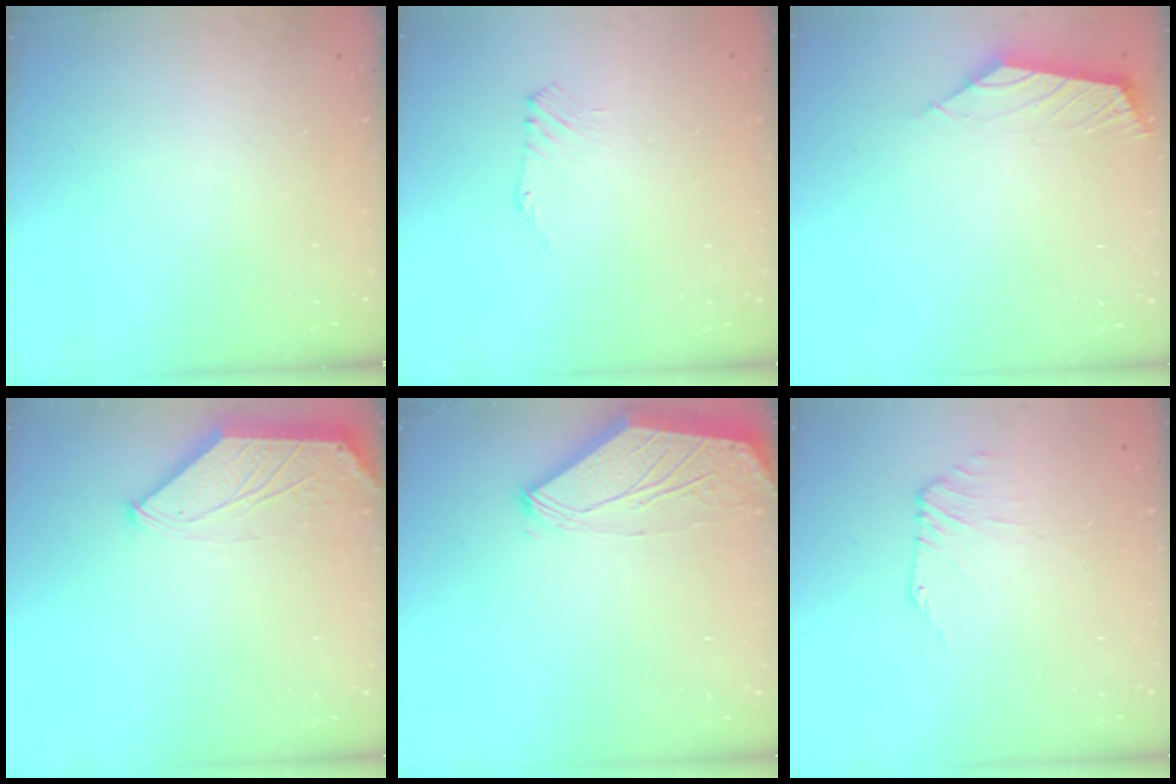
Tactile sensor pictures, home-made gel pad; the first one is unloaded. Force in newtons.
{"total": 1.0, "press": 0.9, "slide": 0.4}
{"total": 2.8, "press": 2.7, "slide": 0.7}
{"total": 0.8, "press": 0.7, "slide": 0.3}
{"total": 0.0}
{"total": 0.0}